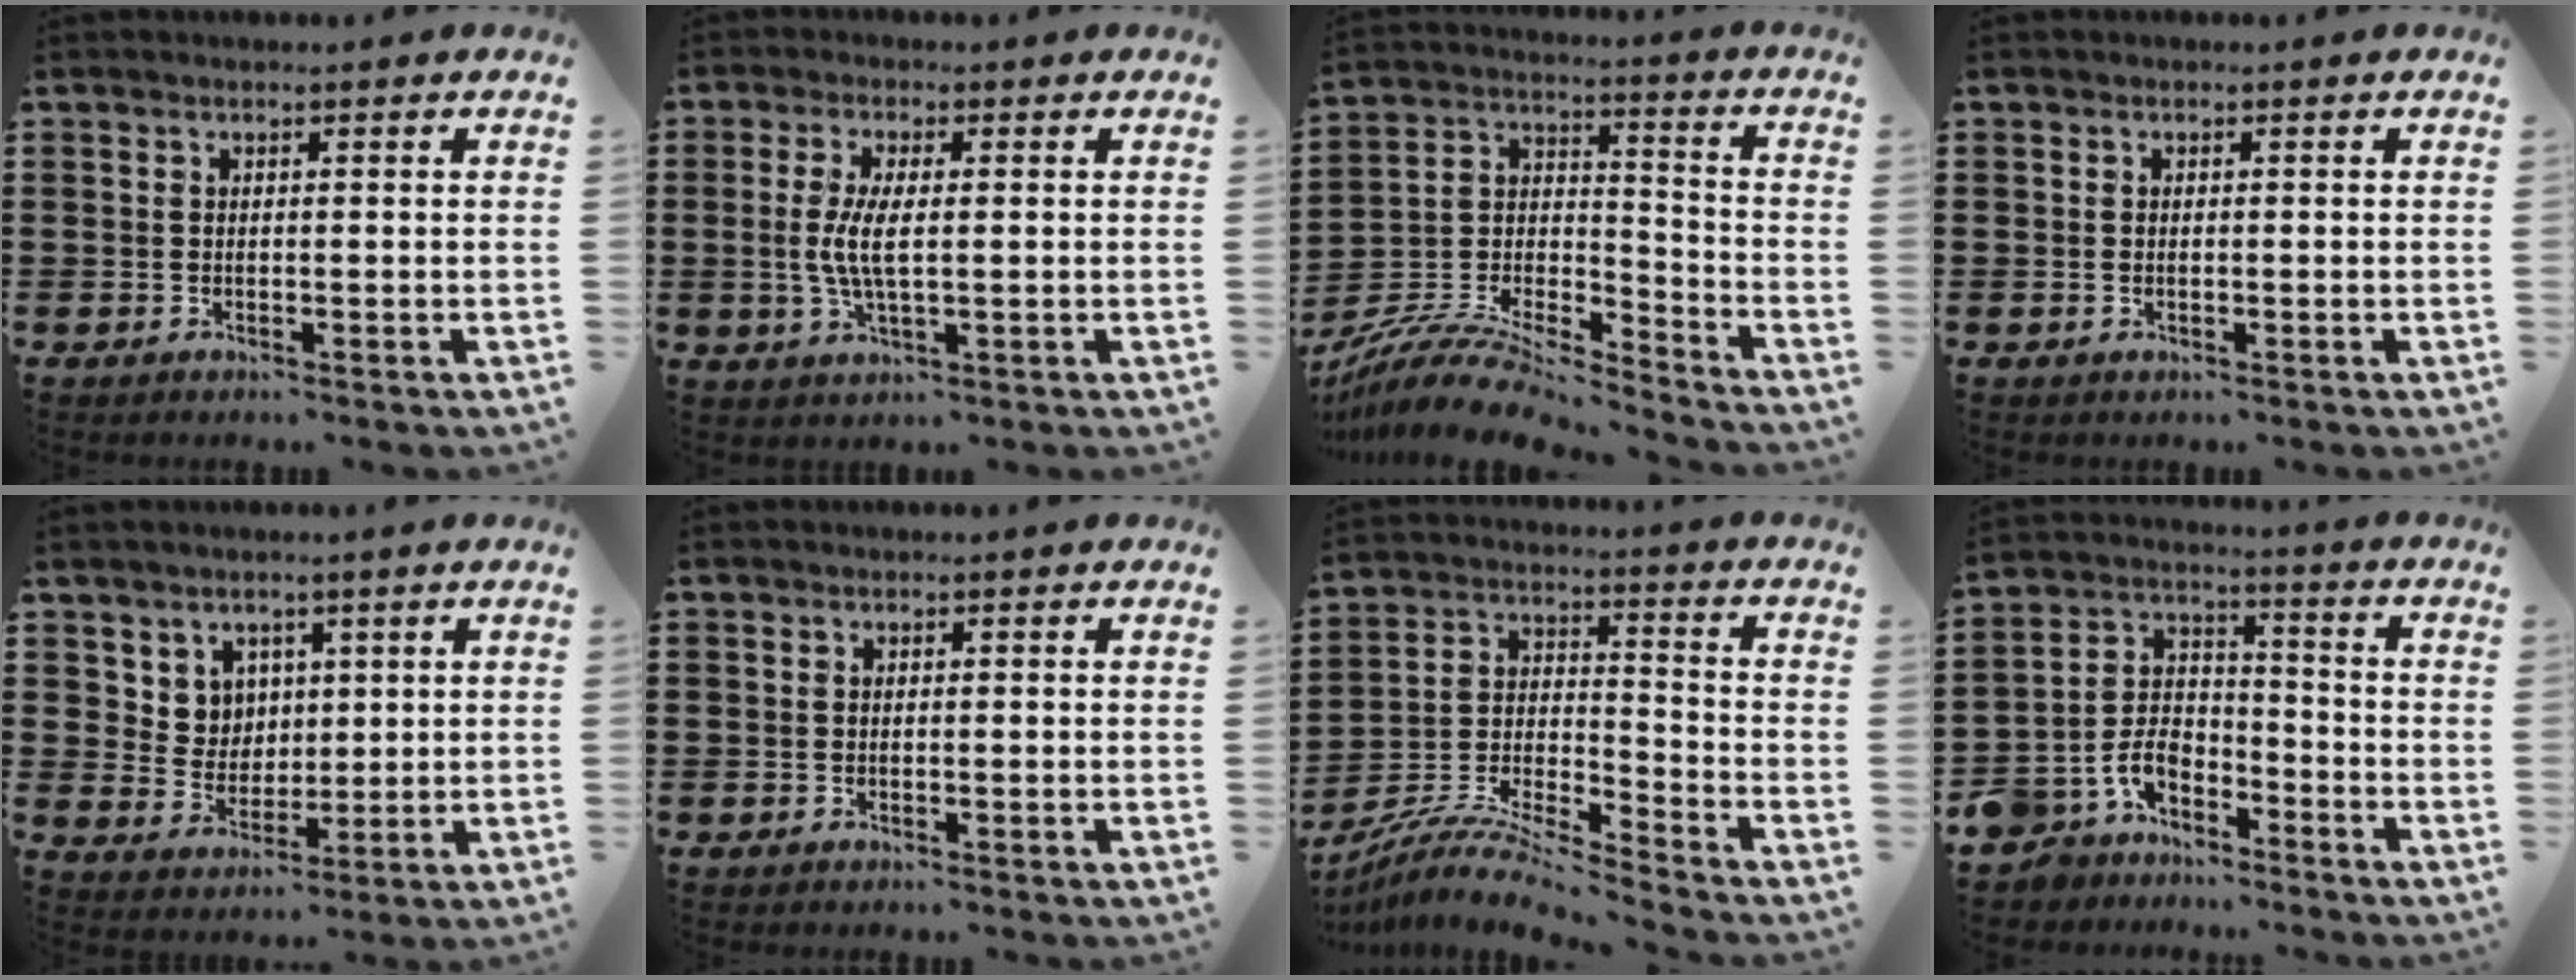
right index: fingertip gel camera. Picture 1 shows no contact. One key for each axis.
{"total": 5.5, "fx": 0.1, "fy": 1.8, "fz": 5.2, "tx": -0.116, "ty": -0.004, "tz": -0.006}
{"total": 8.9, "fx": -8.3, "fy": 1.8, "fz": 2.7, "tx": -0.057, "ty": 0.011, "tz": -0.168}
{"total": 0.5, "fx": 0.0, "fy": 0.2, "fz": 0.5, "tx": -0.010, "ty": 0.000, "tz": 0.000}
{"total": 5.4, "fx": 2.8, "fy": 4.5, "fz": 0.7, "tx": -0.039, "ty": 0.006, "tz": 0.054}
{"total": 0.0}
{"total": 7.7, "fx": -7.4, "fy": 0.0, "fz": 2.3, "tx": -0.052, "ty": -0.006, "tz": -0.151}
{"total": 6.3, "fx": -4.7, "fy": 3.7, "fz": 1.9, "tx": -0.065, "ty": 0.010, "tz": -0.098}